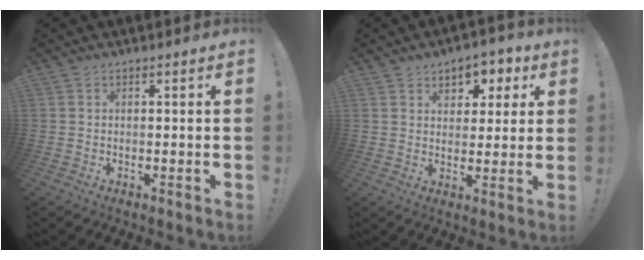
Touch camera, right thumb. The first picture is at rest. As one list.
[{"total": 6.5, "force": [3.0, 5.3, 2.2], "torque": [-0.011, -0.024, 0.054]}]